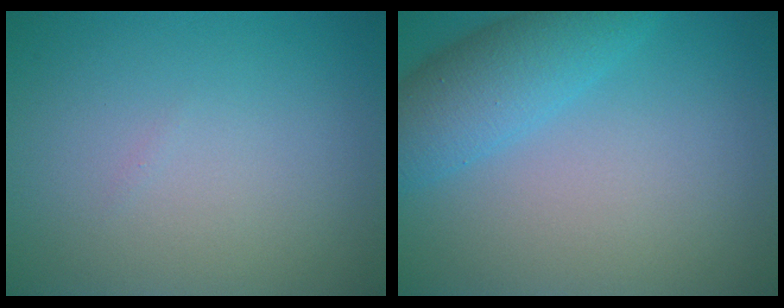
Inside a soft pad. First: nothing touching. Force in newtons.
{"total": 4.9, "press": 4.9, "slide": 0.2}